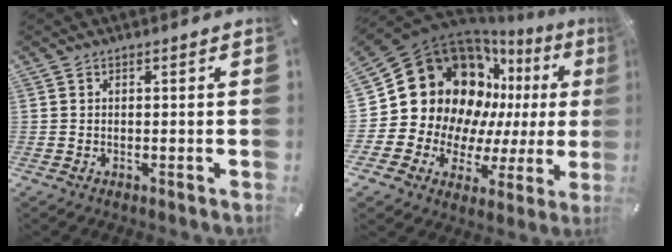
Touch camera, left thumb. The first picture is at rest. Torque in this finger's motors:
{"motor_torque": [1.66, 3.34, 1.42, 0.83, 0.57]}